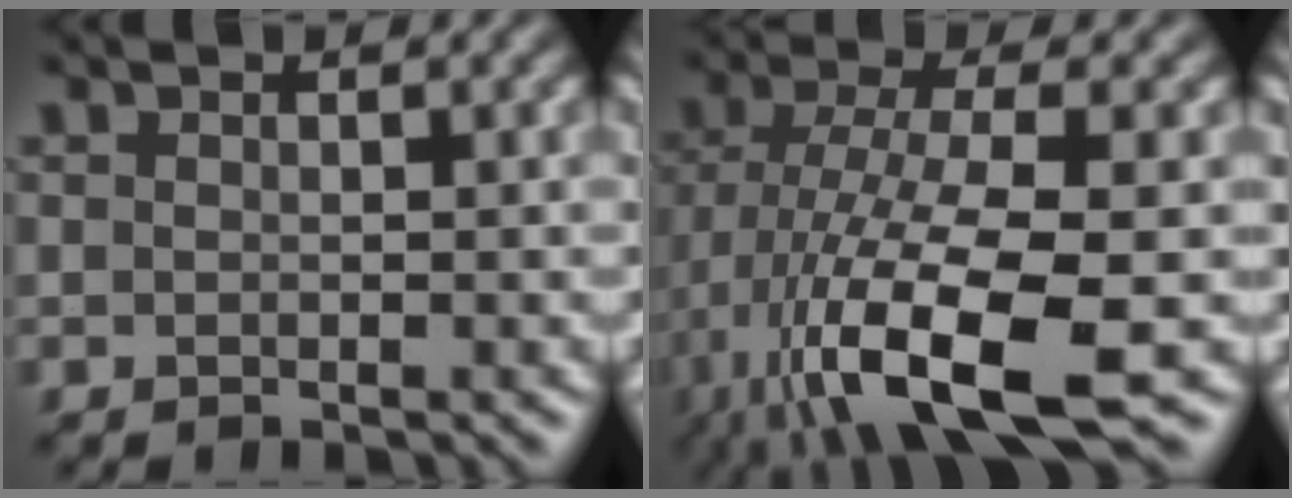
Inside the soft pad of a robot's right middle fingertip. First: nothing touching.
{"total": 11.7, "force": [-4.6, 3.7, 10.1], "torque": [-0.200, -0.012, -0.083]}